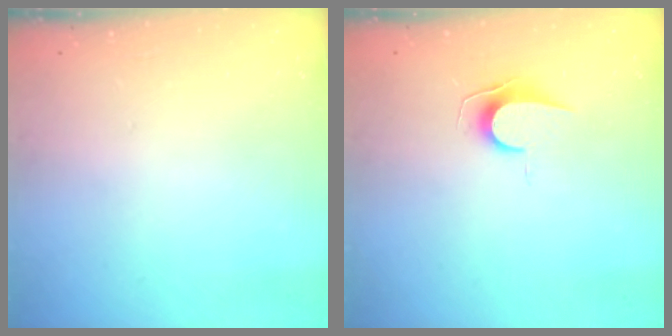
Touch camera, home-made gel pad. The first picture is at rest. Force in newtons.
{"total": 7.0, "press": 7.0, "slide": 0.6}